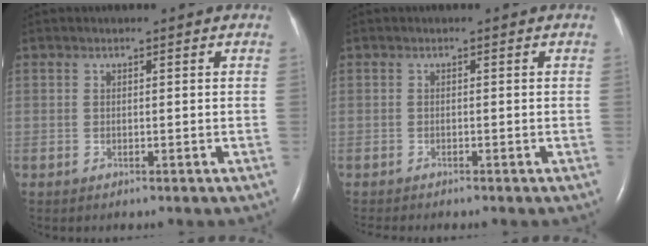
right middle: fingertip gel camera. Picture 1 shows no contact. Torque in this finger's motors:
{"motor_torque": [0.39, -0.36, 0.03, 0.03]}